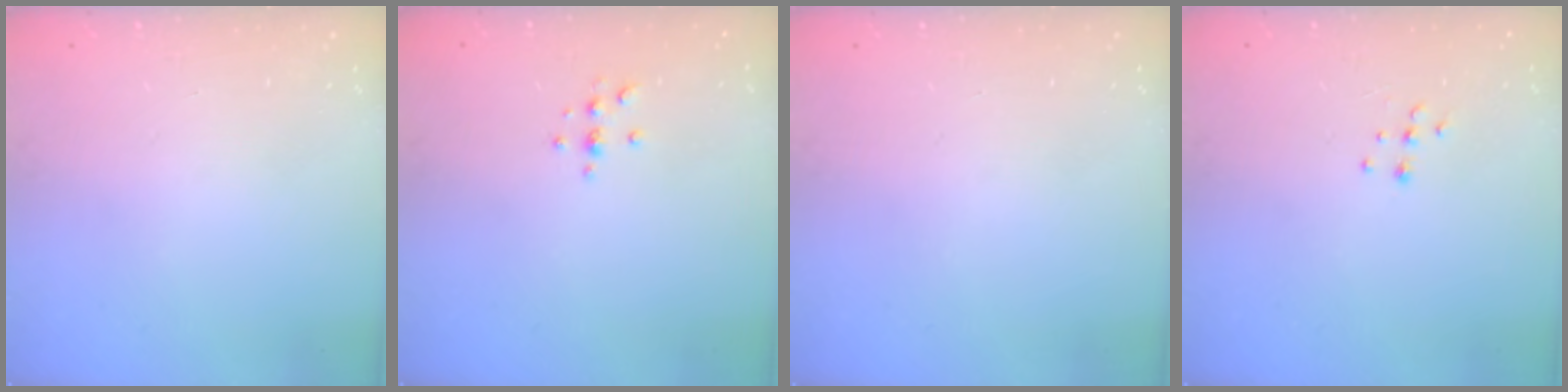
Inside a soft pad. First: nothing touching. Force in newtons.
{"total": 2.9, "press": 2.9, "slide": 0.4}
{"total": 0.0}
{"total": 6.7, "press": 6.7, "slide": 0.6}